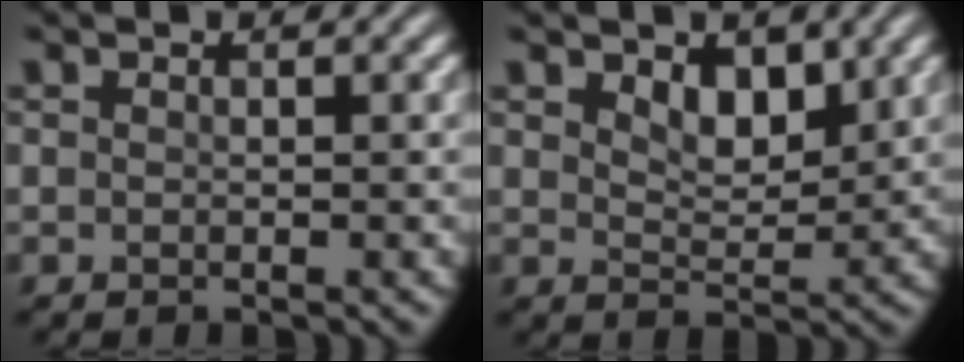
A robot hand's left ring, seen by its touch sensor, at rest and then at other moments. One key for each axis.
{"total": 2.8, "fx": 1.6, "fy": 1.5, "fz": 1.7, "tx": -0.038, "ty": -0.008, "tz": 0.027}